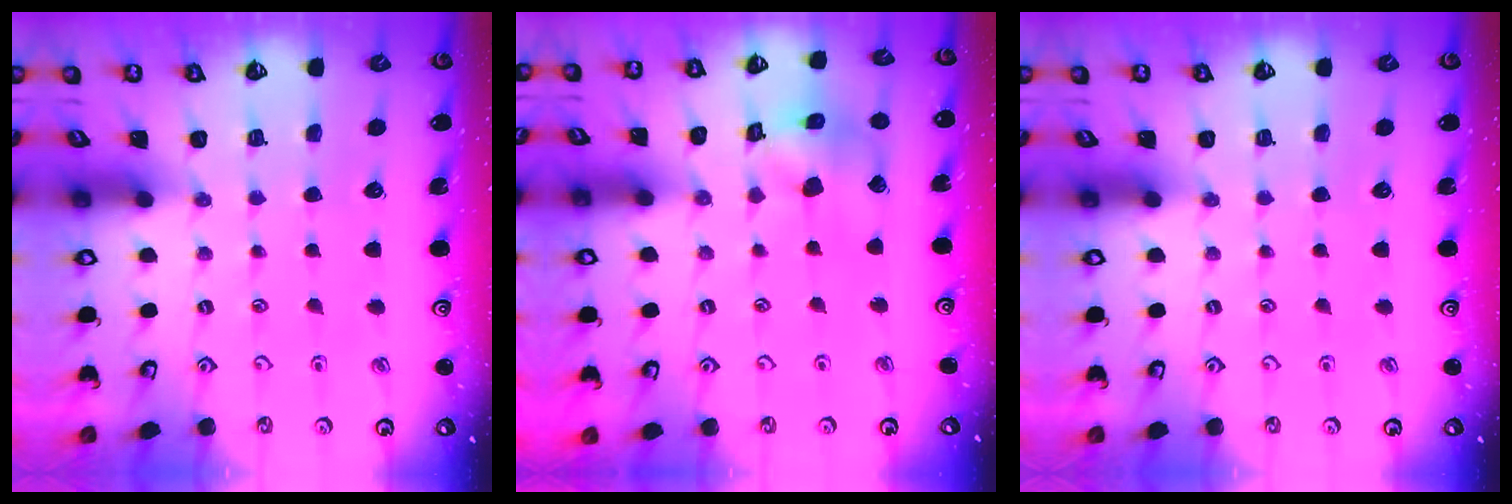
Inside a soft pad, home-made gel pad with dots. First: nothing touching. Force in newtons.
{"total": 13.5, "press": 13.4, "slide": 1.9}
{"total": 0.0}